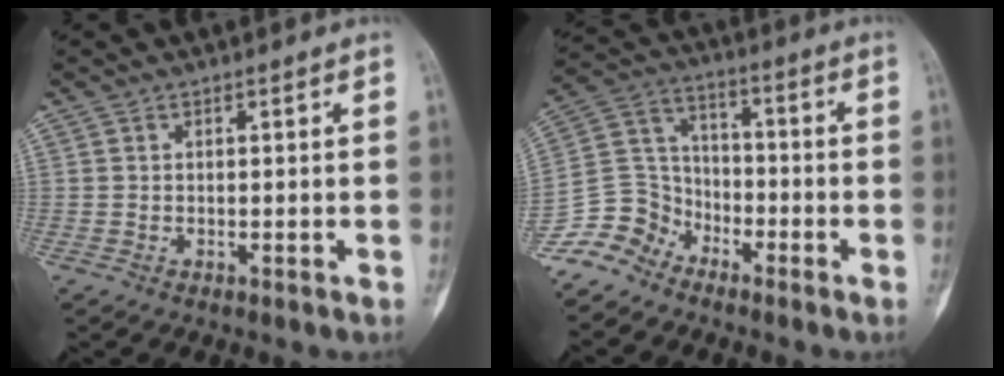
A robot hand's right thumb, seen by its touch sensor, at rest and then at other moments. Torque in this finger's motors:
{"motor_torque": [0.62, -0.51, 0.37, -0.54, 0.04]}